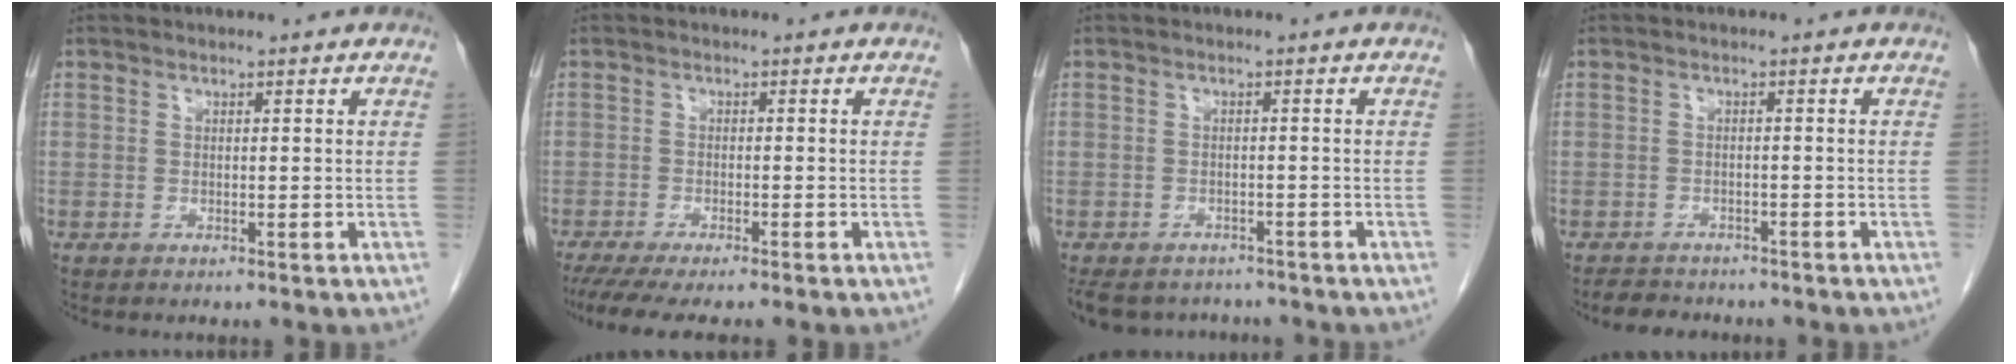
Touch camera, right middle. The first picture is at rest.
{"total": 7.3, "force": [-6.0, 0.4, 4.2], "torque": [-0.055, -0.015, -0.095]}
{"total": 9.8, "force": [-8.4, 4.4, 2.4], "torque": [-0.053, 0.002, -0.108]}
{"total": 4.5, "force": [-4.0, 1.8, 1.0], "torque": [-0.019, -0.005, -0.056]}